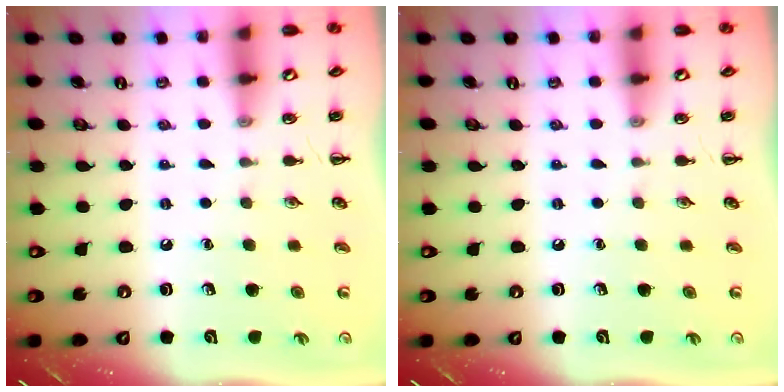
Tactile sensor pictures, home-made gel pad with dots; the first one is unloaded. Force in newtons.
{"total": 0.0}